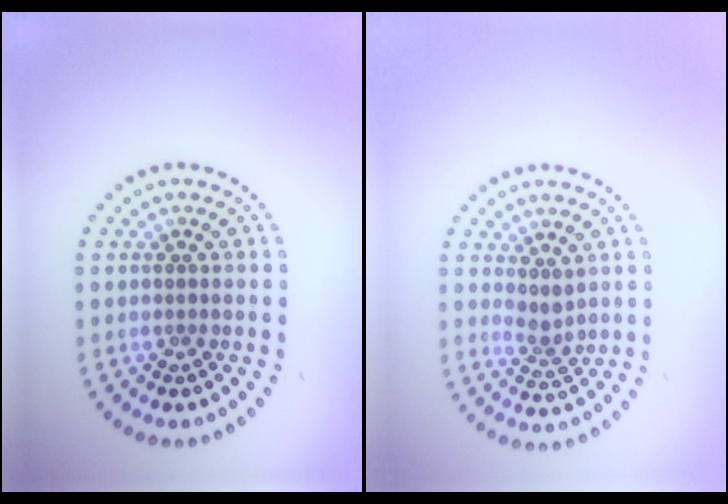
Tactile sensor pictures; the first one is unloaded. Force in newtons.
{"total": 1.8, "press": 1.4, "slide": 1.1}